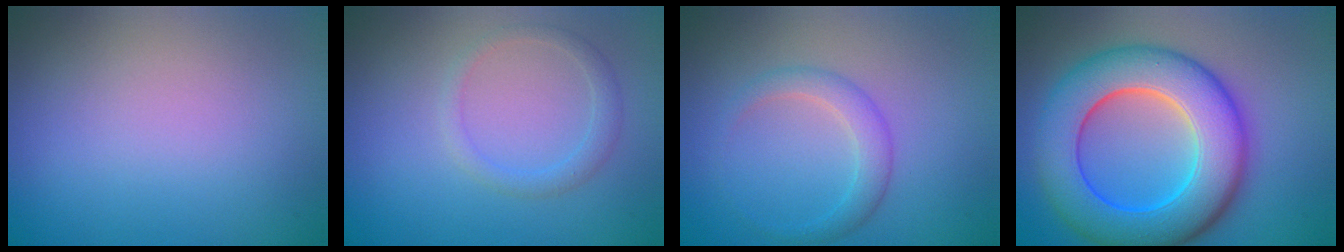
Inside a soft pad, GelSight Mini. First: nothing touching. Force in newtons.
{"total": 1.6, "press": 1.6, "slide": 0.1}
{"total": 2.4, "press": 2.4, "slide": 0.1}
{"total": 11.4, "press": 11.4, "slide": 0.1}